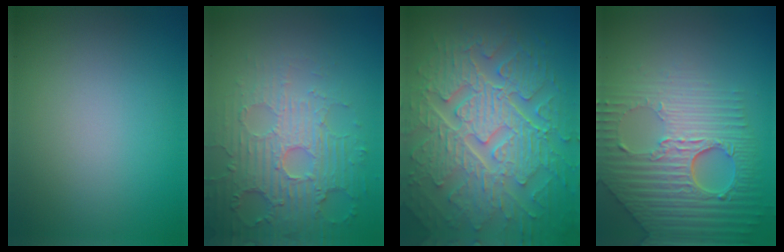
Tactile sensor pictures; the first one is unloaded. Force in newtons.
{"total": 4.5, "press": 4.4, "slide": 0.6}
{"total": 10.6, "press": 7.0, "slide": 7.9}
{"total": 8.4, "press": 5.9, "slide": 6.0}